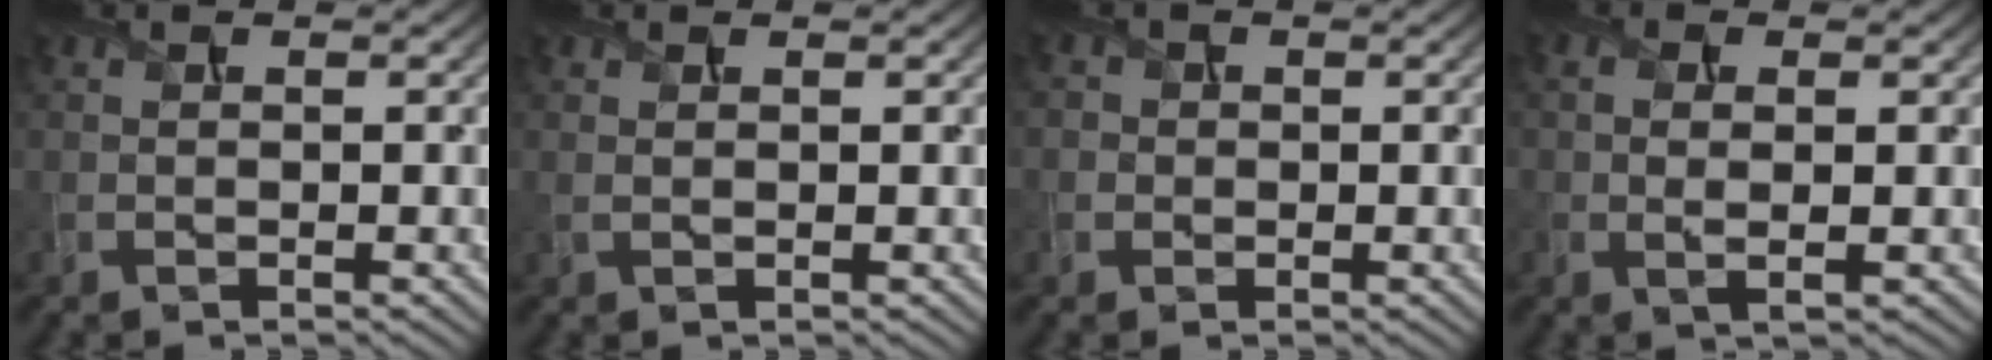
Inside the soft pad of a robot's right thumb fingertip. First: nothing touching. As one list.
[{"total": 0.6, "force": [0.3, 0.1, 0.6], "torque": [-0.015, 0.000, 0.005]}, {"total": 2.0, "force": [0.0, 2.0, 0.3], "torque": [-0.006, 0.001, -0.012]}, {"total": 2.4, "force": [0.1, 1.2, 2.1], "torque": [-0.048, -0.007, 0.005]}]